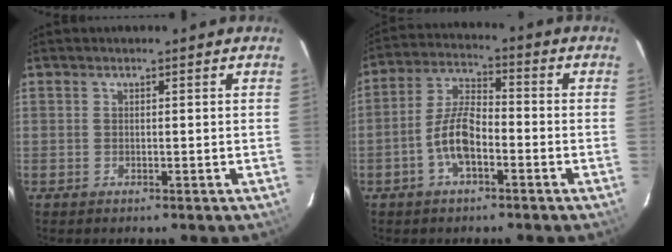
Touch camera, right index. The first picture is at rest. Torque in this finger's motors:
{"motor_torque": [1.54, -0.40, 0.86, 0.12]}